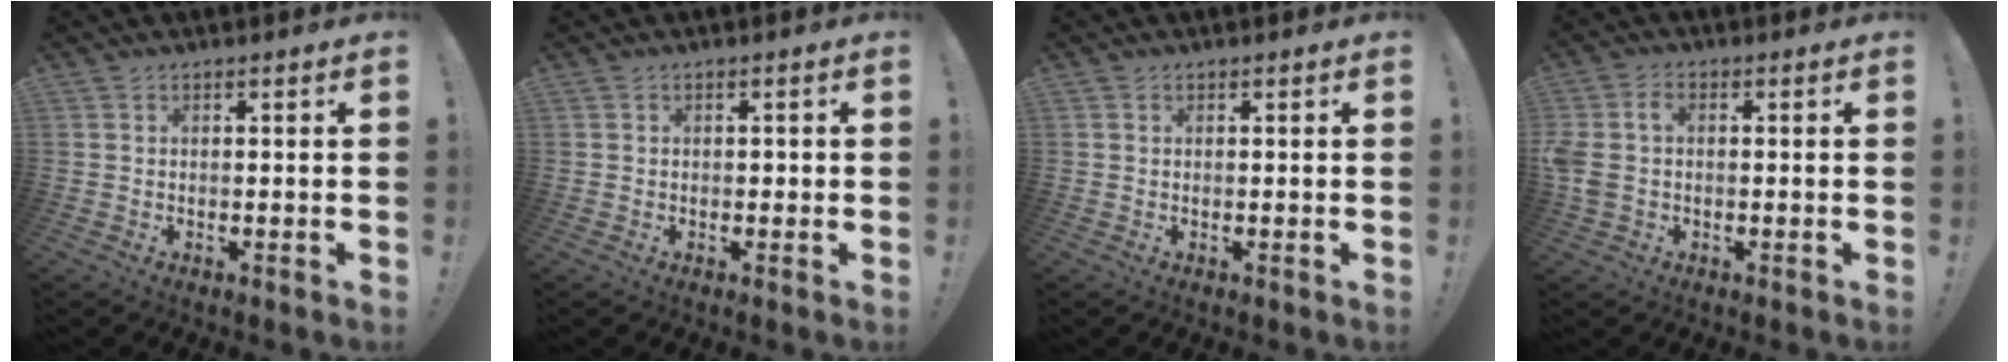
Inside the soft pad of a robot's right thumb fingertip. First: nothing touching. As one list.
[{"total": 1.1, "force": [-0.5, 0.9, 0.4], "torque": [-0.006, 0.002, -0.010]}, {"total": 0.0}, {"total": 5.6, "force": [-0.2, 3.9, 4.0], "torque": [-0.088, 0.006, -0.005]}]